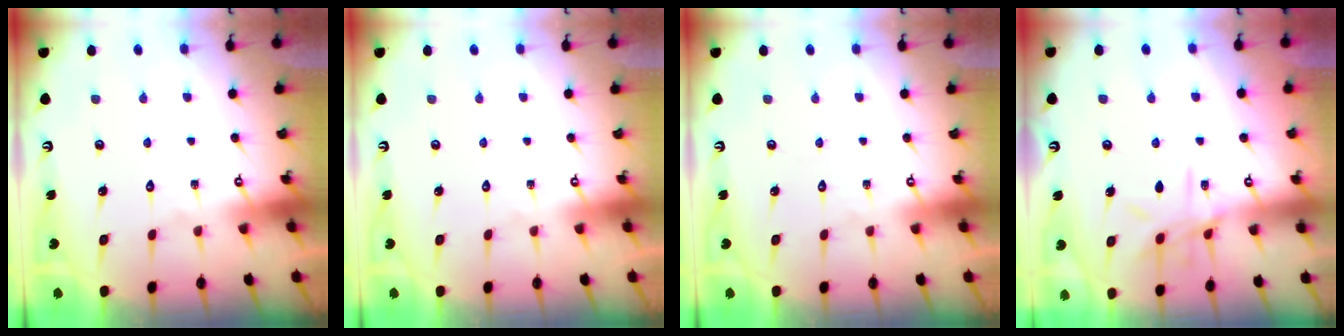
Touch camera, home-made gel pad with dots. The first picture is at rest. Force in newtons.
{"total": 0.0}
{"total": 0.0}
{"total": 9.3, "press": 9.3, "slide": 0.7}